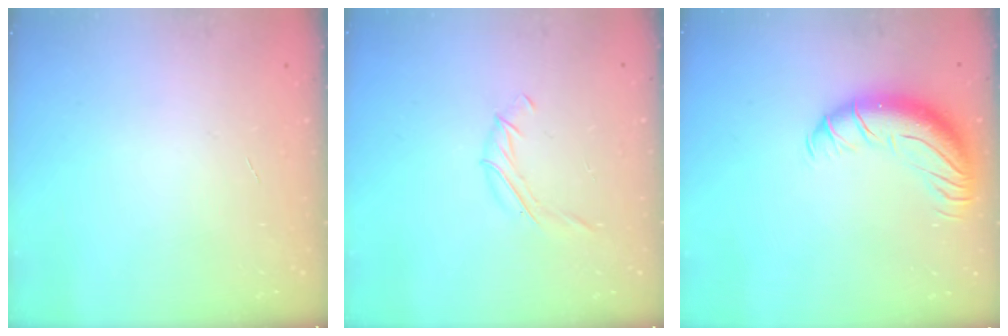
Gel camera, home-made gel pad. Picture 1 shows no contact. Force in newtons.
{"total": 6.0, "press": 5.7, "slide": 1.7}
{"total": 12.6, "press": 12.3, "slide": 2.8}